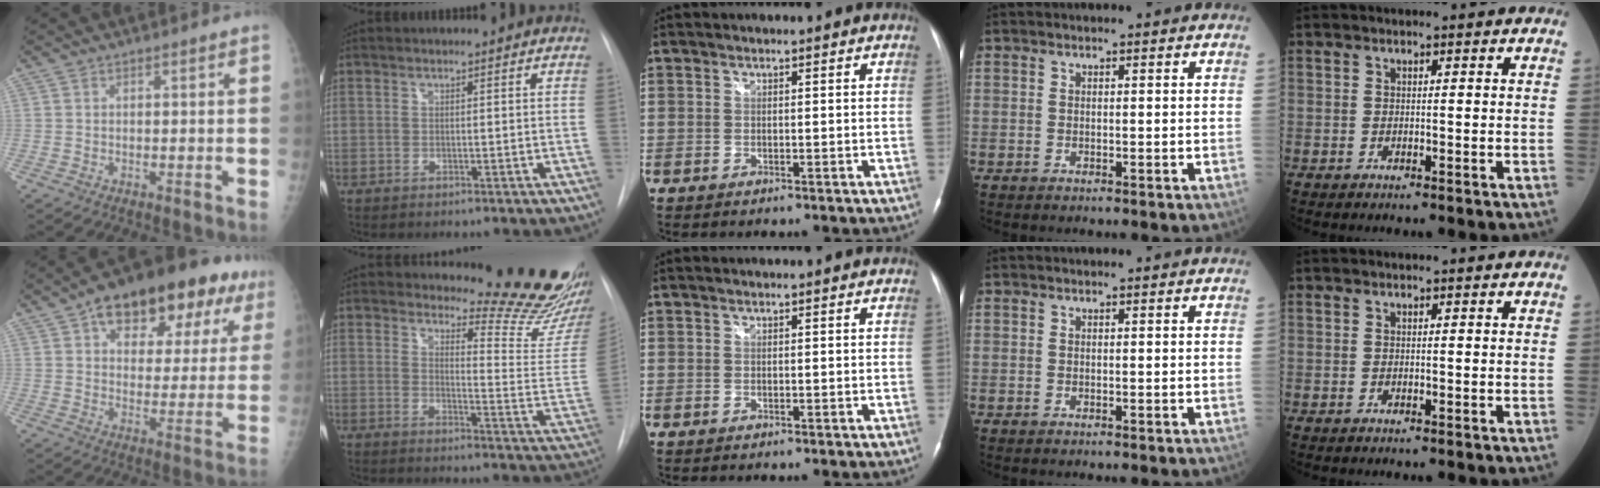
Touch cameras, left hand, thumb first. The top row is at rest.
{"thumb": {"total": 21.5, "force": [11.0, 11.0, 14.9], "torque": [-0.174, 0.008, 0.158]}, "index": {"total": 15.2, "force": [14.5, 0.2, 4.2], "torque": [-0.049, -0.138, 0.158]}}